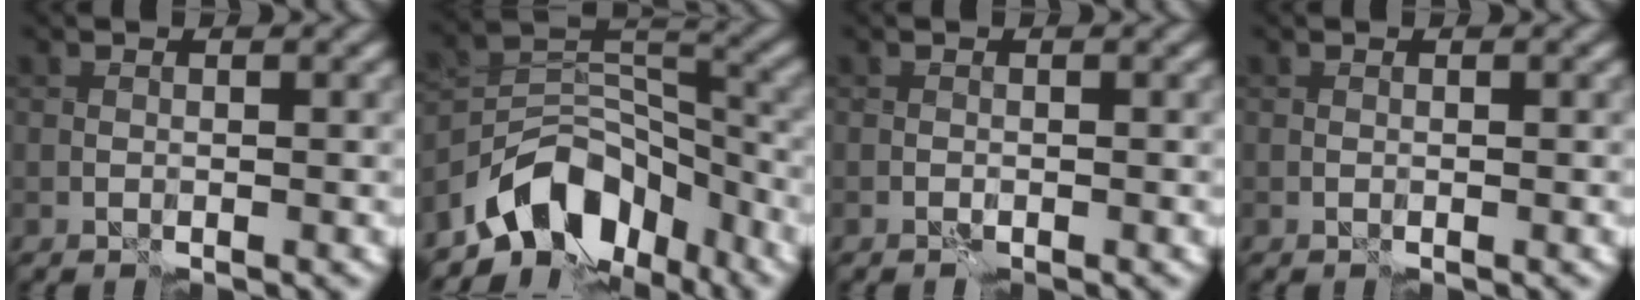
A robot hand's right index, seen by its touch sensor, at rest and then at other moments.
{"total": 9.1, "force": [-6.1, 5.5, 4.0], "torque": [-0.035, -0.002, -0.109]}
{"total": 0.0}
{"total": 0.0}